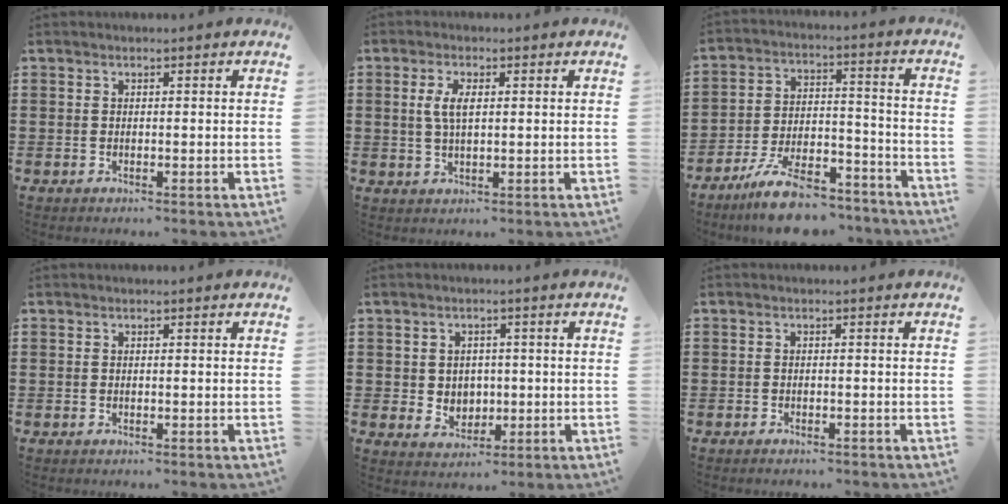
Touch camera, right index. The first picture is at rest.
{"total": 3.7, "force": [0.8, 1.3, 3.3], "torque": [-0.069, 0.008, 0.012]}
{"total": 10.4, "force": [-8.5, 2.5, 5.4], "torque": [-0.097, 0.033, -0.158]}
{"total": 0.0}
{"total": 3.1, "force": [0.5, 3.0, 0.7], "torque": [-0.018, 0.007, 0.005]}
{"total": 0.6, "force": [-0.6, 0.1, 0.1], "torque": [-0.004, 0.001, -0.012]}